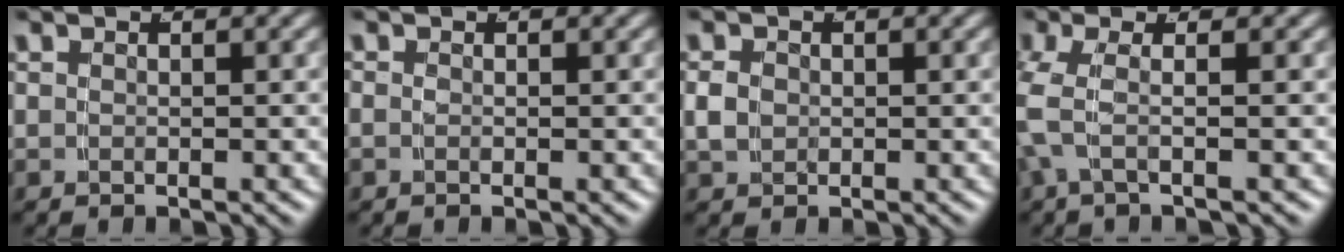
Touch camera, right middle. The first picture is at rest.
{"total": 0.5, "force": [-0.4, 0.0, 0.4], "torque": [-0.014, -0.007, -0.004]}
{"total": 1.1, "force": [-0.1, 0.8, 0.7], "torque": [-0.021, -0.005, 0.007]}
{"total": 3.1, "force": [0.5, 0.9, 3.0], "torque": [-0.062, 0.011, 0.003]}